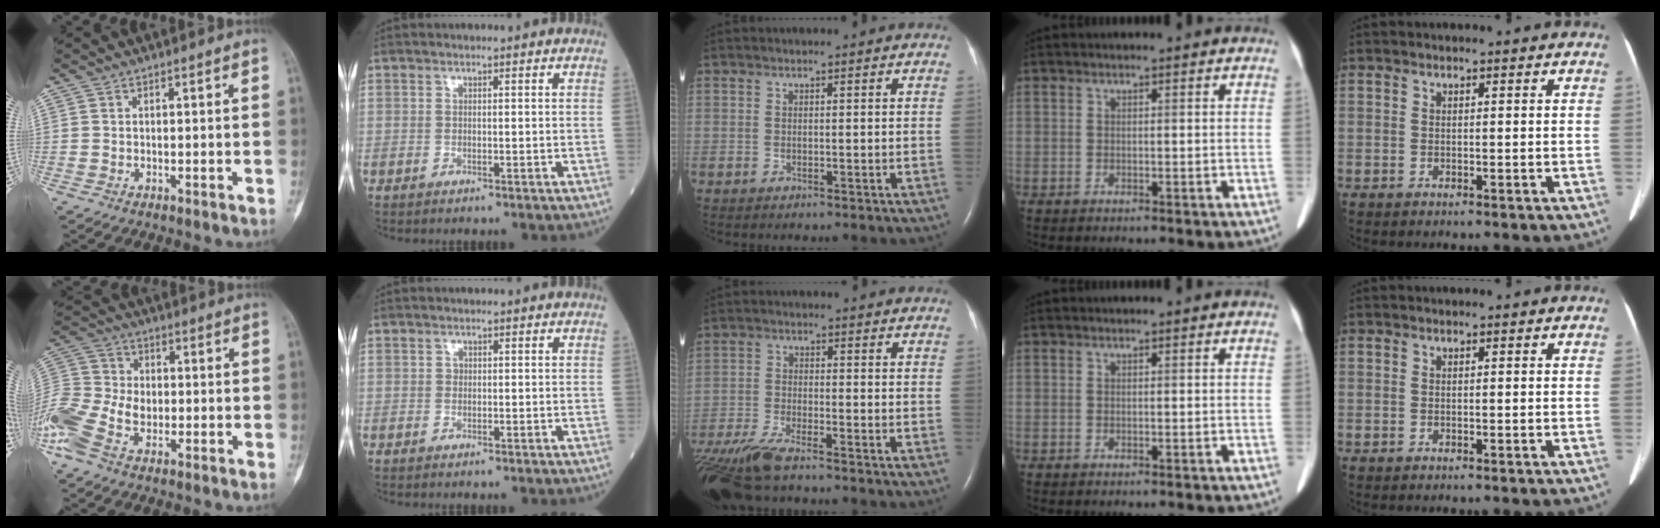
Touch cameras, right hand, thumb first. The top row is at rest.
{"thumb": {"total": 12.9, "force": [-3.9, 8.4, 9.0], "torque": [-0.216, 0.020, -0.080]}, "middle": {"total": 10.7, "force": [-8.9, 1.5, 5.8], "torque": [-0.113, -0.027, -0.156]}}